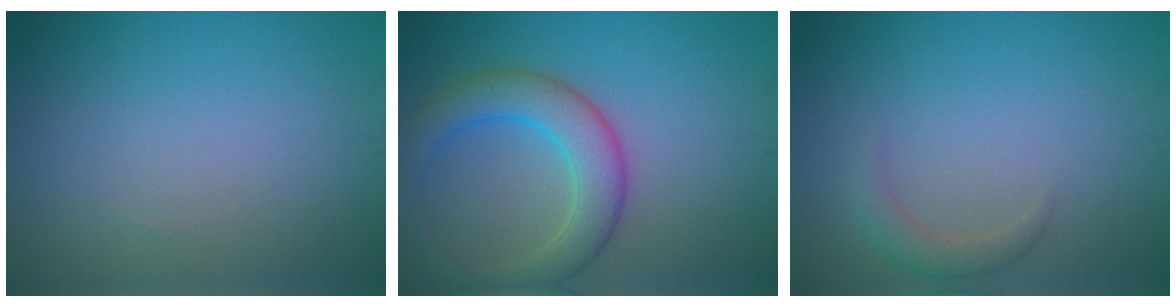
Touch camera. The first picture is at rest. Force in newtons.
{"total": 5.6, "press": 5.6, "slide": 0.4}
{"total": 1.7, "press": 1.7, "slide": 0.1}